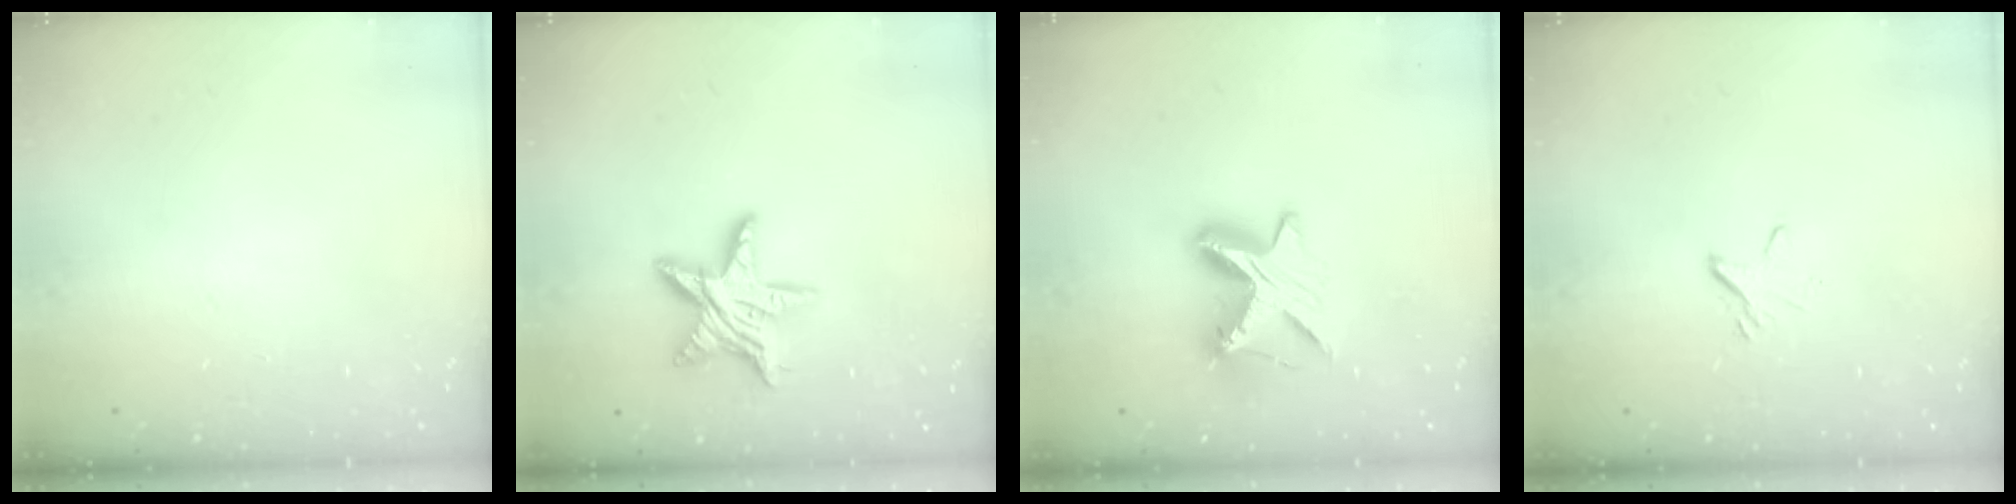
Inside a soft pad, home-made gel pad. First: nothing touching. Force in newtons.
{"total": 12.4, "press": 12.4, "slide": 0.7}
{"total": 9.6, "press": 9.5, "slide": 0.6}
{"total": 3.4, "press": 3.4, "slide": 0.2}